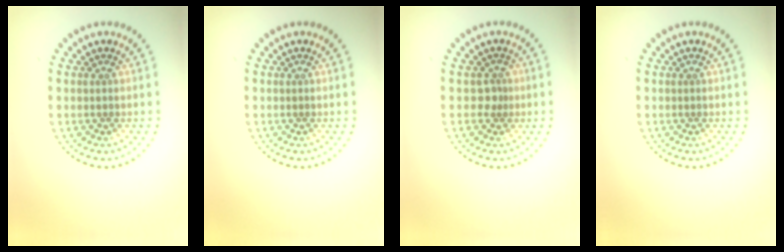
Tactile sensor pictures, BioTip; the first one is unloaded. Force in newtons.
{"total": 0.0}
{"total": 1.1, "press": 0.7, "slide": 0.8}
{"total": 0.0}